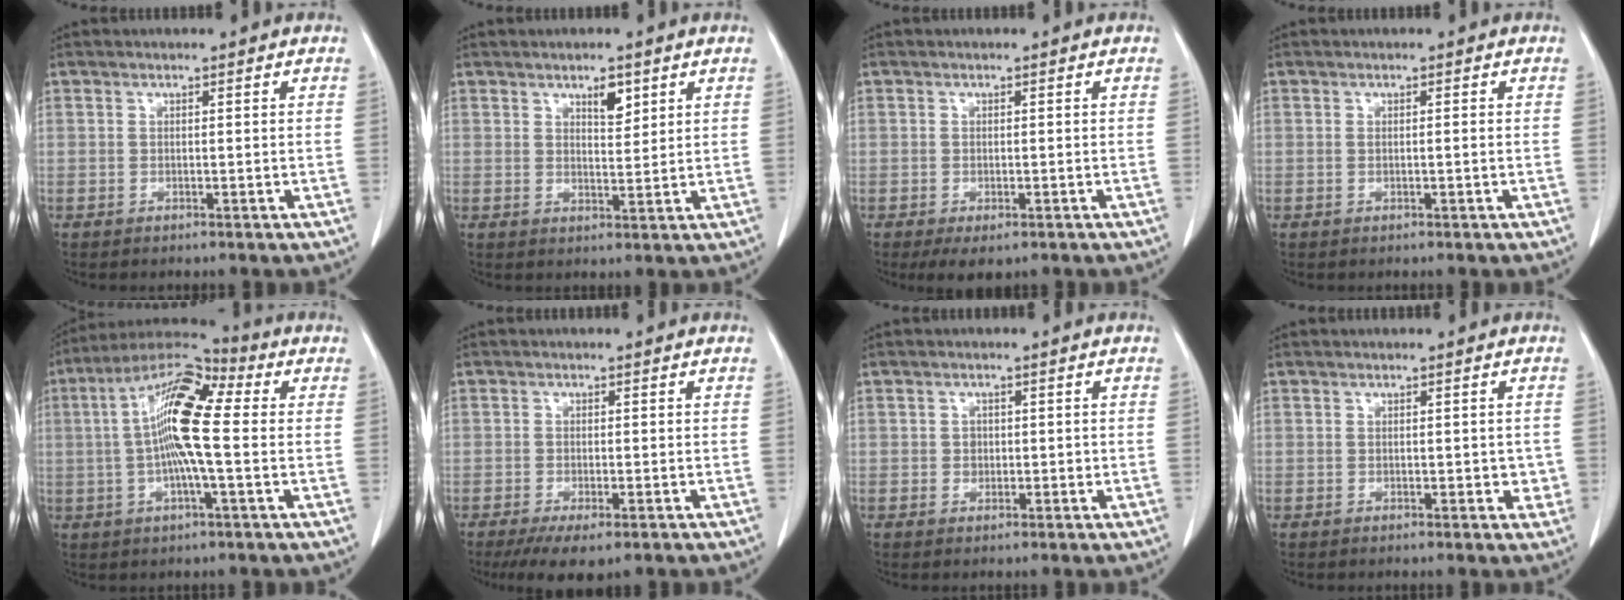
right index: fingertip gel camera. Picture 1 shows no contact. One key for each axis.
{"total": 3.3, "fx": 2.0, "fy": 1.2, "fz": 2.3, "tx": -0.037, "ty": -0.004, "tz": 0.035}
{"total": 2.9, "fx": -1.6, "fy": 1.6, "fz": 1.8, "tx": -0.022, "ty": -0.003, "tz": -0.015}
{"total": 0.7, "fx": 0.0, "fy": 0.1, "fz": 0.7, "tx": -0.016, "ty": 0.001, "tz": 0.003}
{"total": 13.5, "fx": 0.9, "fy": 2.4, "fz": 13.2, "tx": -0.251, "ty": 0.027, "tz": 0.003}
{"total": 5.4, "fx": -3.4, "fy": 1.8, "fz": 3.7, "tx": -0.056, "ty": -0.012, "tz": -0.053}
{"total": 1.7, "fx": 0.0, "fy": 1.5, "fz": 0.8, "tx": -0.011, "ty": 0.003, "tz": 0.002}
{"total": 2.5, "fx": -0.2, "fy": 1.5, "fz": 2.0, "tx": -0.015, "ty": 0.004, "tz": 0.001}